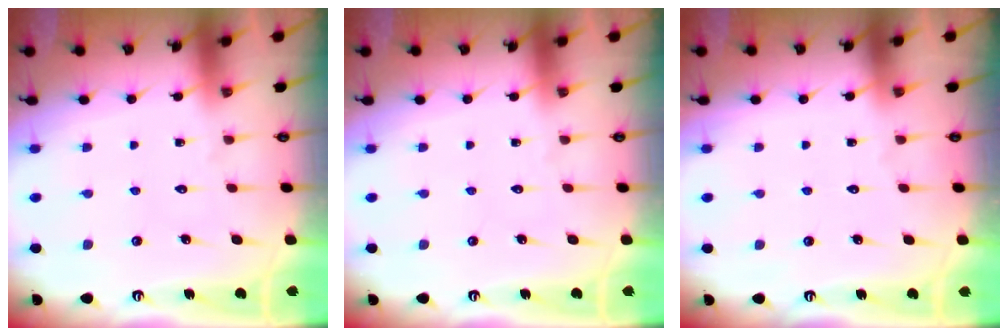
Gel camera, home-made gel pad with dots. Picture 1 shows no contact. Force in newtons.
{"total": 0.0}
{"total": 0.0}